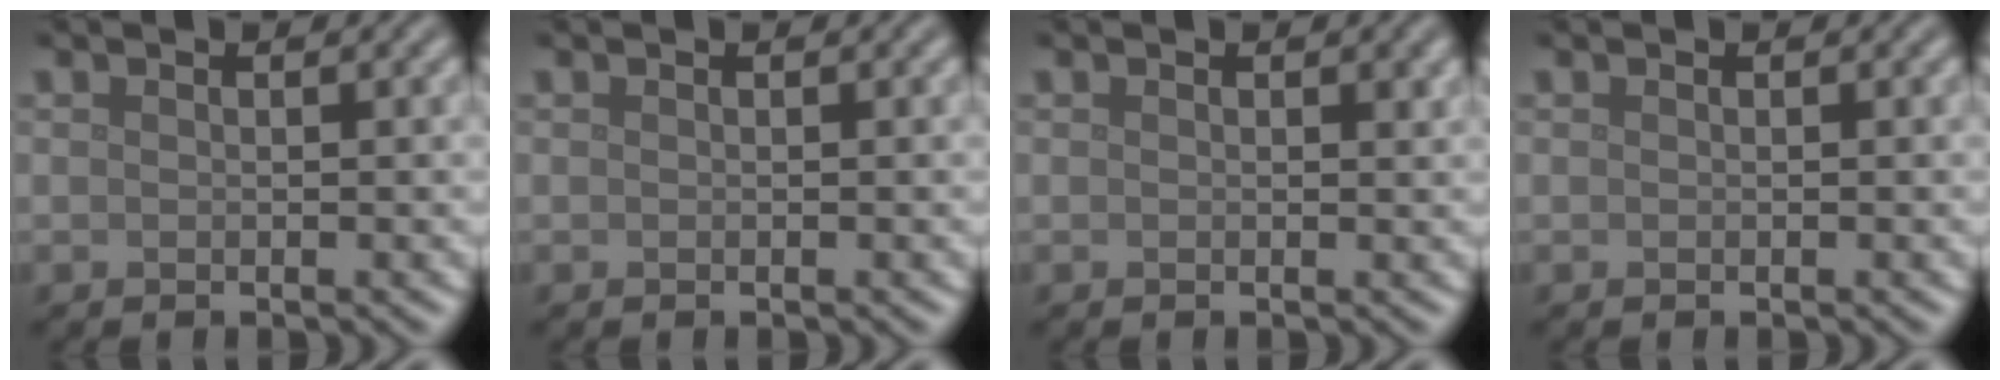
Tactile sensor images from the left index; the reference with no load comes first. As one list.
[{"total": 0.0}, {"total": 0.6, "force": [0.2, 0.3, 0.5], "torque": [-0.004, -0.002, 0.002]}, {"total": 0.0}]